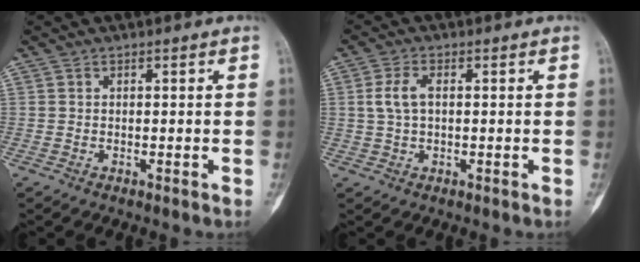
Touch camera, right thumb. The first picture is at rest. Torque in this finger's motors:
{"motor_torque": [0.00, 0.03, 0.40, -0.35, 0.00]}